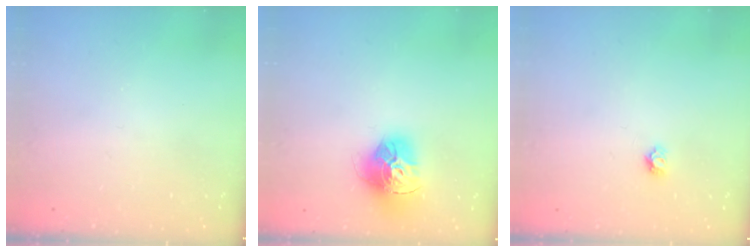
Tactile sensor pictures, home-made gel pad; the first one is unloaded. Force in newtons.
{"total": 15.7, "press": 15.6, "slide": 1.7}
{"total": 3.8, "press": 3.8, "slide": 0.3}